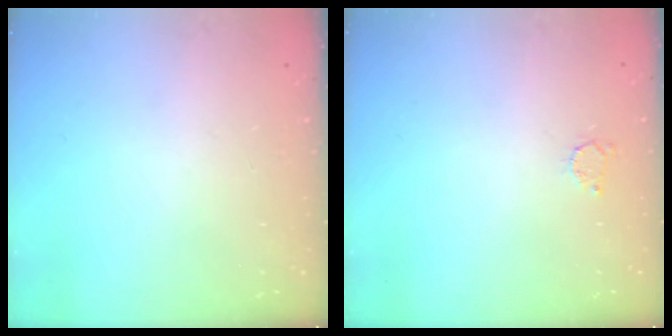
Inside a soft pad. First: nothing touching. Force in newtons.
{"total": 2.4, "press": 2.4, "slide": 0.4}